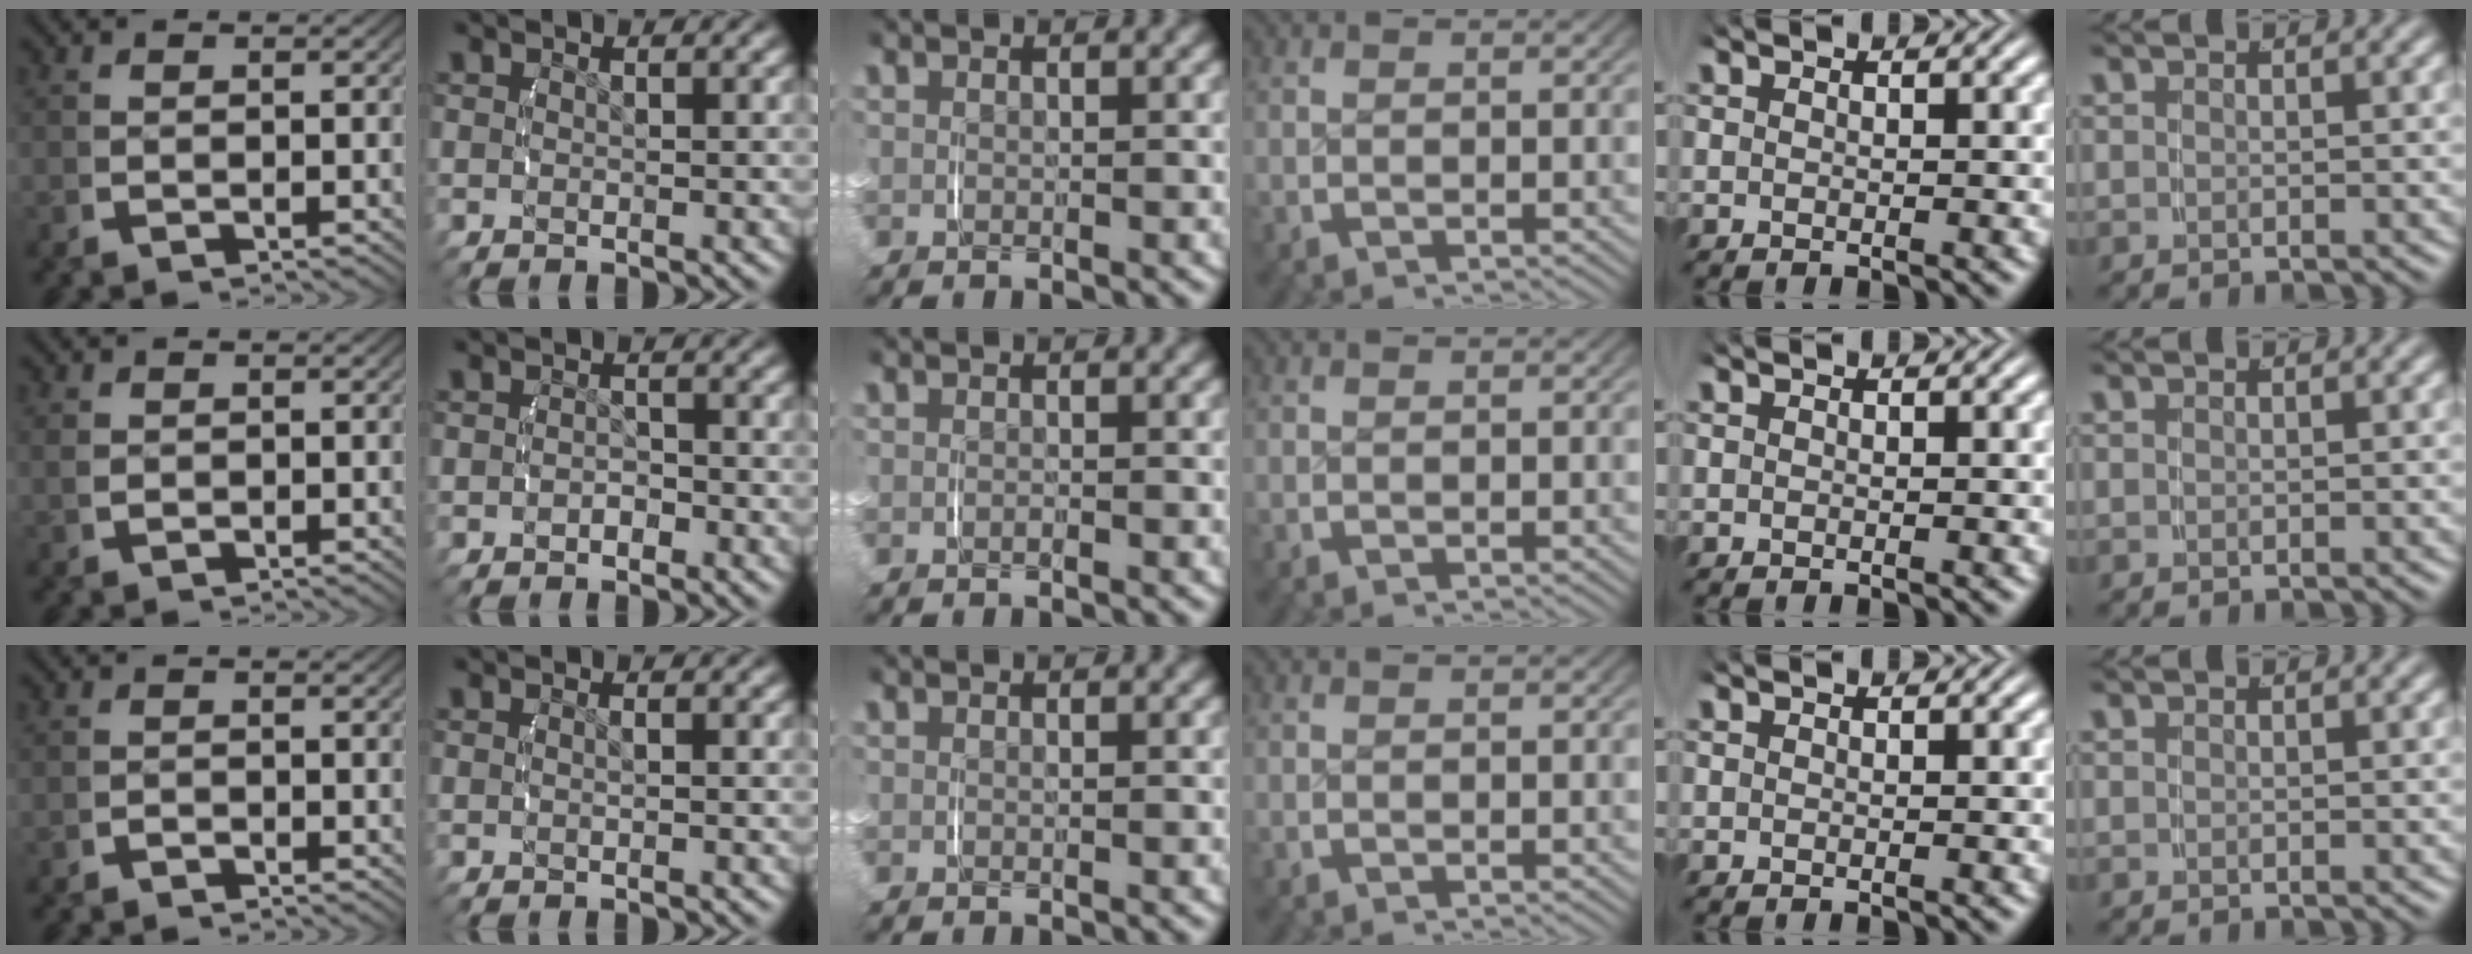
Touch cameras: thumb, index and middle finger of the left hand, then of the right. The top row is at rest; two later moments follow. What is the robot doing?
{"motion": "lift_and_place", "object": "small bumper sticker"}